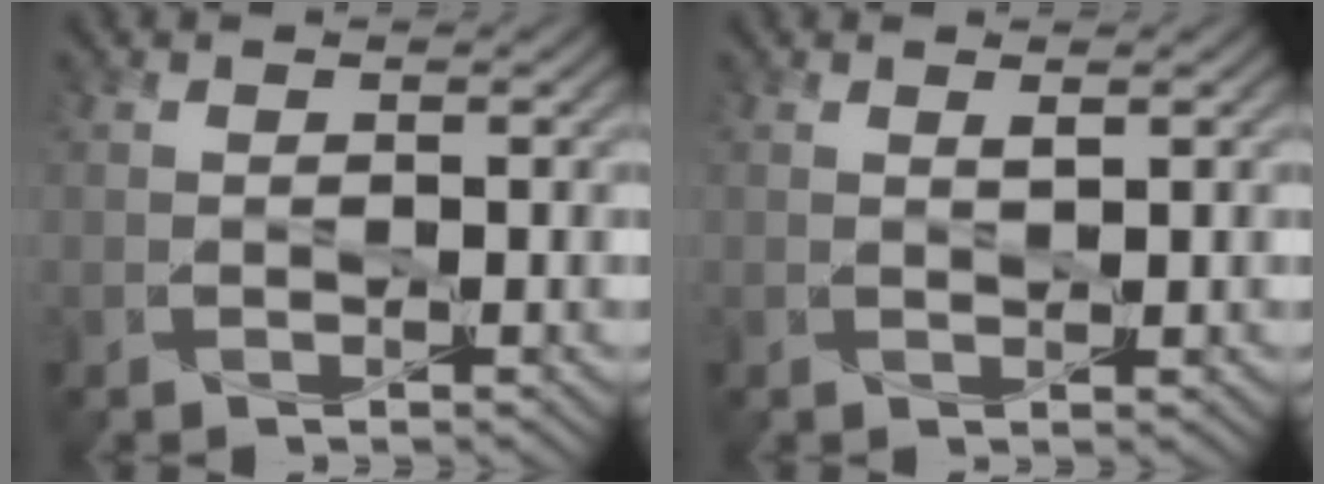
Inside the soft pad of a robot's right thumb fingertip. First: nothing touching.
{"total": 0.8, "force": [0.6, 0.1, 0.5], "torque": [-0.010, -0.002, 0.011]}